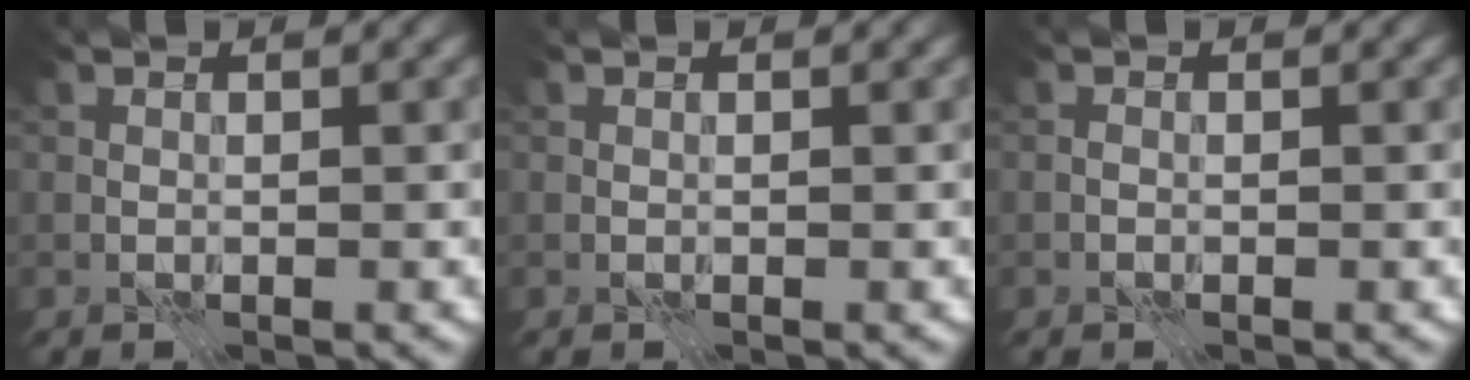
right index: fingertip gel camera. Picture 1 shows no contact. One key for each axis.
{"total": 0.0}
{"total": 0.7, "fx": -0.5, "fy": 0.3, "fz": 0.2, "tx": -0.002, "ty": -0.001, "tz": -0.011}